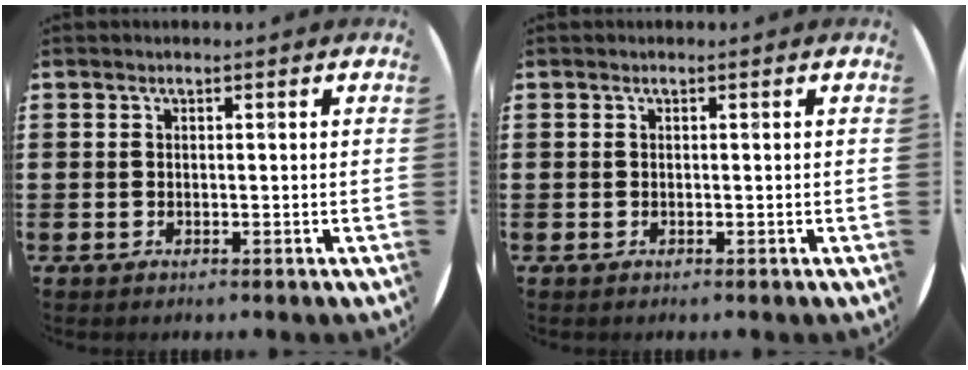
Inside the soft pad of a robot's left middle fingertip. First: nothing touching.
{"total": 0.0}